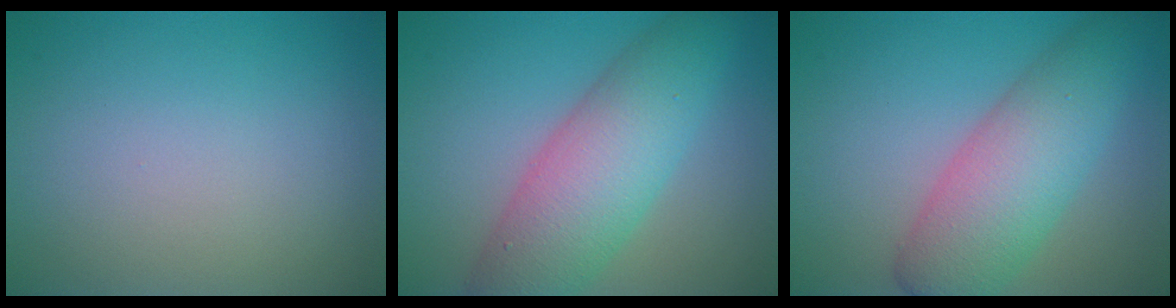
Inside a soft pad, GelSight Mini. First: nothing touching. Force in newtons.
{"total": 8.1, "press": 8.0, "slide": 0.2}
{"total": 7.3, "press": 7.3, "slide": 0.3}